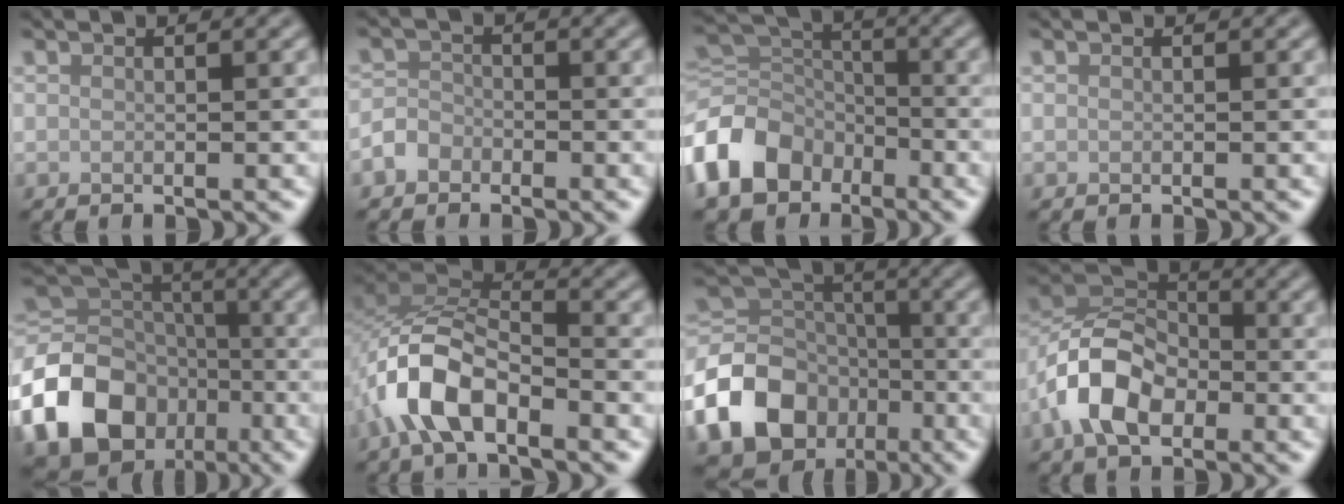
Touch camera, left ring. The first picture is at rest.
{"total": 1.9, "force": [-1.2, 1.4, 0.5], "torque": [-0.004, 0.007, -0.030]}
{"total": 8.9, "force": [-4.6, 6.4, 4.2], "torque": [-0.097, -0.009, -0.105]}
{"total": 0.0}
{"total": 20.0, "force": [-9.7, 15.6, 7.9], "torque": [-0.180, -0.048, -0.172]}
{"total": 7.5, "force": [-3.7, 3.6, 5.5], "torque": [-0.108, 0.008, -0.082]}
{"total": 15.3, "force": [-7.5, 11.7, 6.3], "torque": [-0.142, -0.034, -0.142]}
{"total": 7.2, "force": [-2.8, 4.6, 4.7], "torque": [-0.092, 0.010, -0.063]}